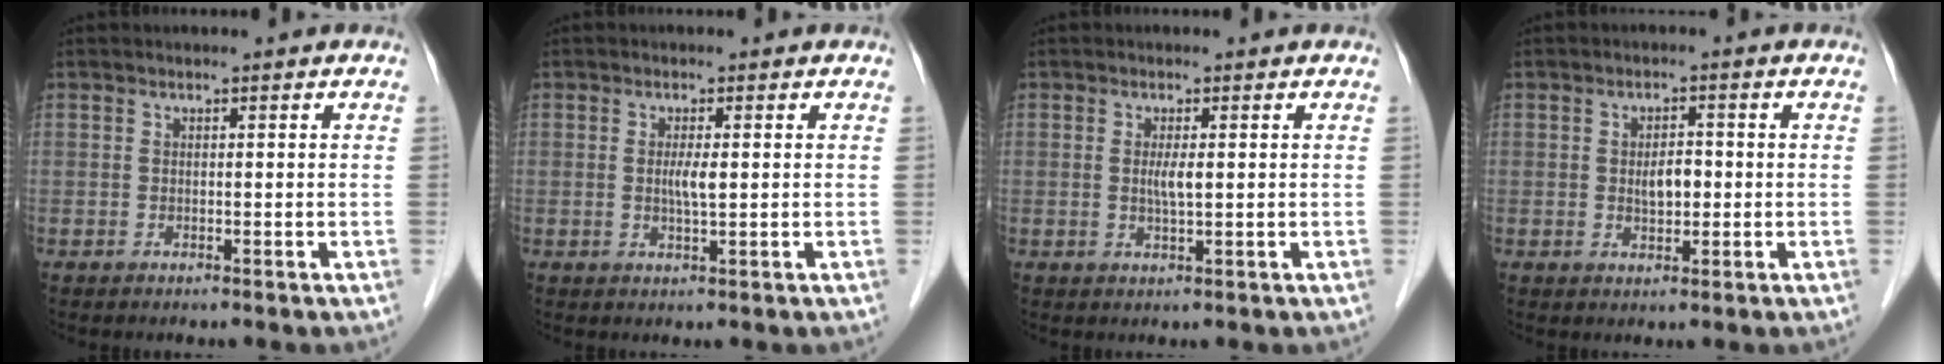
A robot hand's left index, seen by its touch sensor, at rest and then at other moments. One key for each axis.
{"total": 2.2, "fx": 0.2, "fy": 0.2, "fz": 2.2, "tx": -0.044, "ty": -0.002, "tz": 0.003}
{"total": 2.0, "fx": 0.2, "fy": 0.2, "fz": 2.0, "tx": -0.042, "ty": -0.002, "tz": 0.004}
{"total": 3.1, "fx": -0.1, "fy": 1.5, "fz": 2.7, "tx": -0.045, "ty": 0.002, "tz": 0.000}